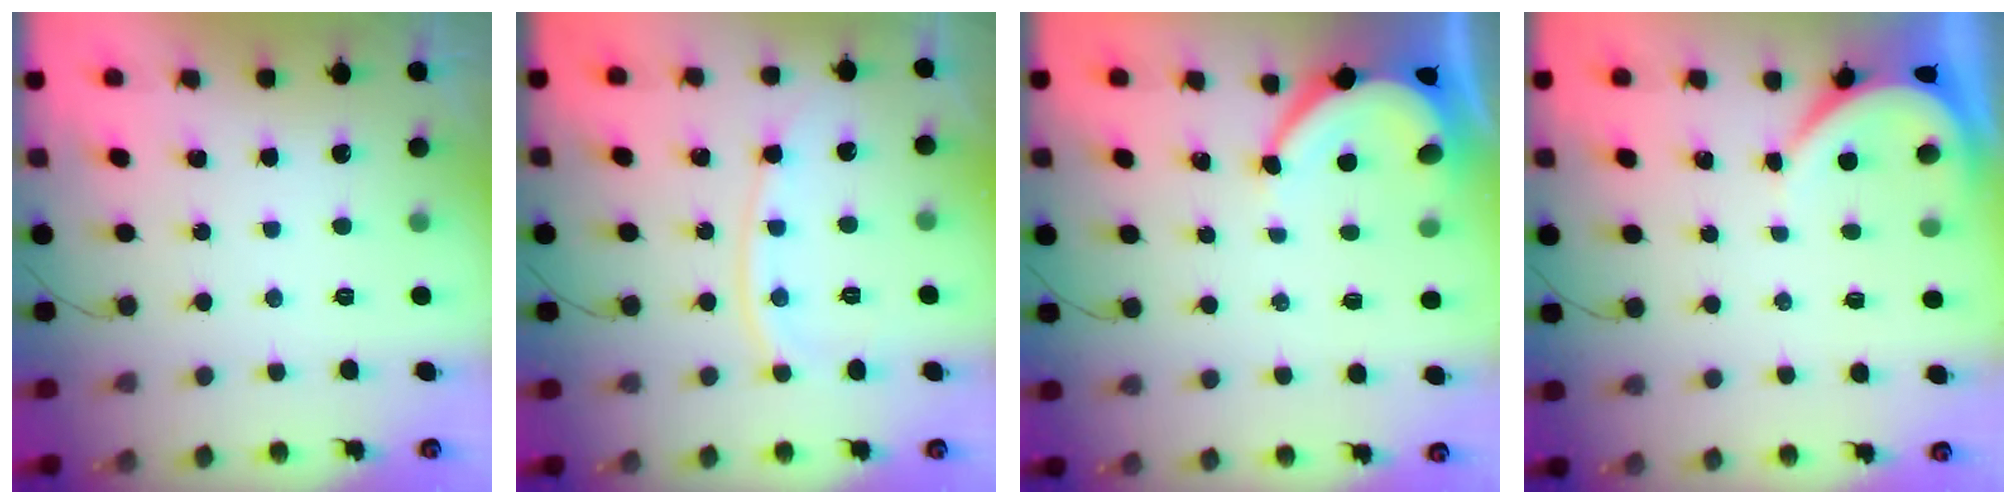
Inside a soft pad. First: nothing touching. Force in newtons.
{"total": 9.0, "press": 9.0, "slide": 0.2}
{"total": 6.2, "press": 6.2, "slide": 0.7}
{"total": 3.5, "press": 3.5, "slide": 0.5}